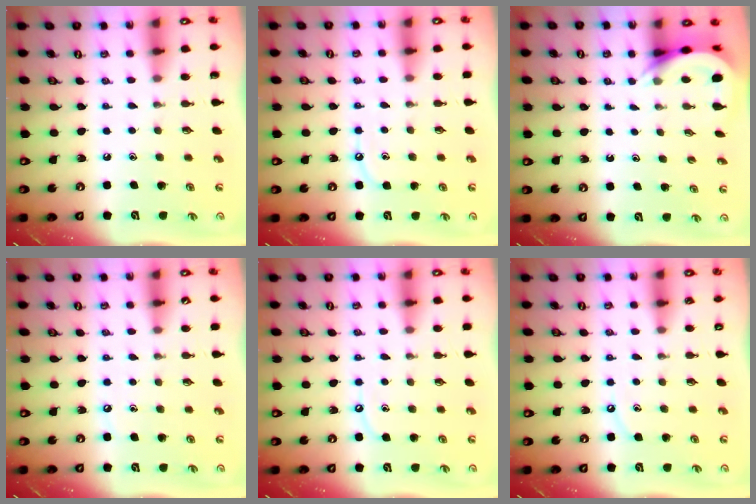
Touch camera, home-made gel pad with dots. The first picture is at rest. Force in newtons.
{"total": 5.7, "press": 5.6, "slide": 0.6}
{"total": 5.3, "press": 5.3, "slide": 0.3}
{"total": 2.6, "press": 2.6, "slide": 0.4}
{"total": 5.4, "press": 5.4, "slide": 0.7}
{"total": 4.7, "press": 4.6, "slide": 0.5}